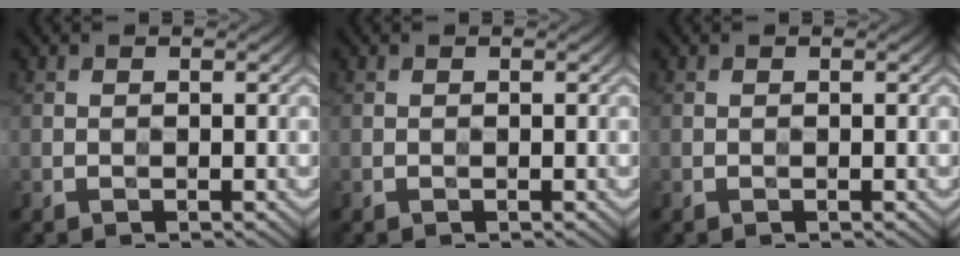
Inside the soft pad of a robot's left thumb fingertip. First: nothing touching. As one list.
[{"total": 0.0}, {"total": 0.0}]